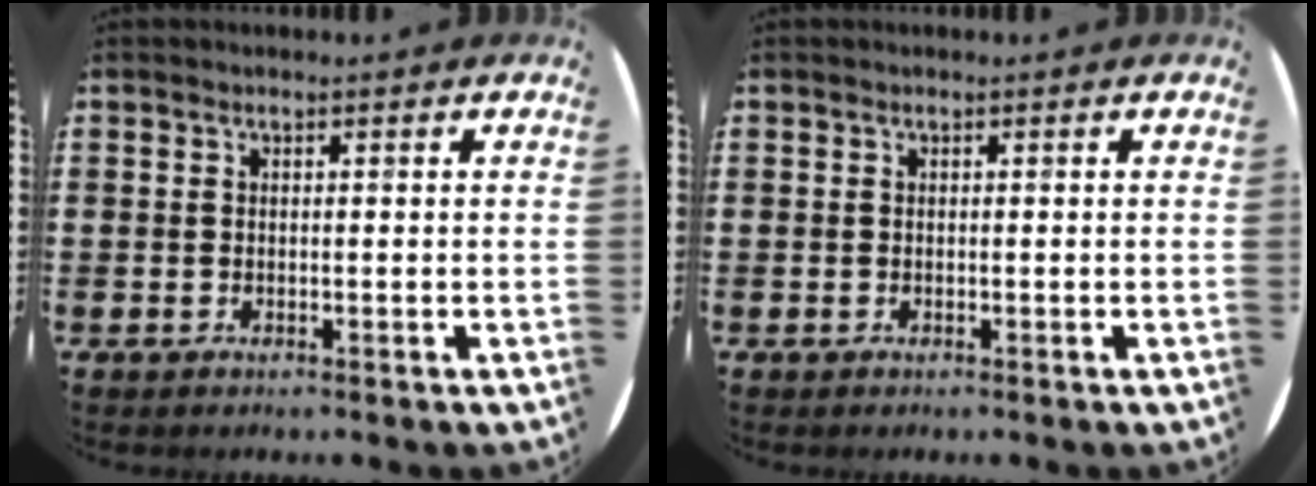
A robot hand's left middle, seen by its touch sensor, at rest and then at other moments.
{"total": 0.0}